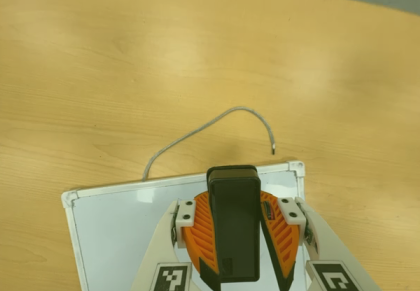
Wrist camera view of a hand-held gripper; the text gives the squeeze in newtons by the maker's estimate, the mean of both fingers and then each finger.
{"total": 12.5, "left": 10.7, "right": 14.4}